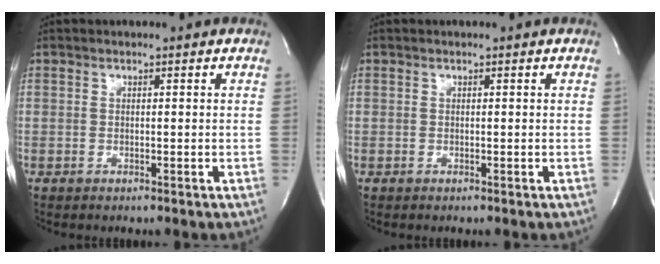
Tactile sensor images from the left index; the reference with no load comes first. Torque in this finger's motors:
{"motor_torque": [0.38, 0.34, -0.02, 0.00]}